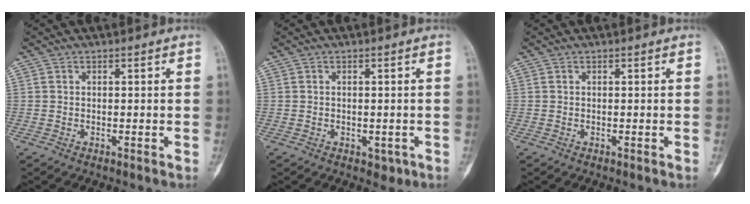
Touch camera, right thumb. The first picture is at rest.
{"total": 2.4, "force": [-0.9, 1.7, 1.5], "torque": [-0.004, 0.000, -0.005]}
{"total": 0.0}